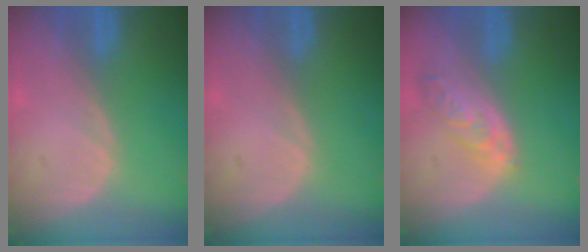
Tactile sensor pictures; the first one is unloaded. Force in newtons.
{"total": 0.0}
{"total": 5.8, "press": 5.3, "slide": 2.3}